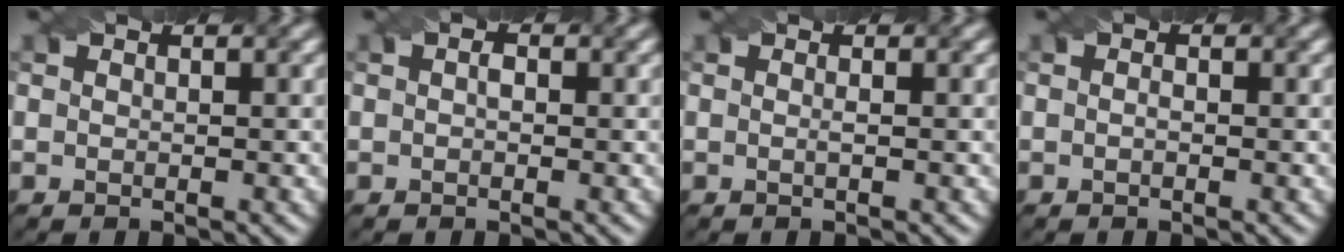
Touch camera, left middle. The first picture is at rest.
{"total": 0.9, "force": [0.0, 0.5, 0.7], "torque": [-0.010, -0.001, 0.000]}
{"total": 0.6, "force": [-0.2, 0.0, 0.5], "torque": [-0.012, -0.002, -0.005]}
{"total": 0.6, "force": [-0.2, 0.2, 0.5], "torque": [-0.012, 0.000, -0.004]}